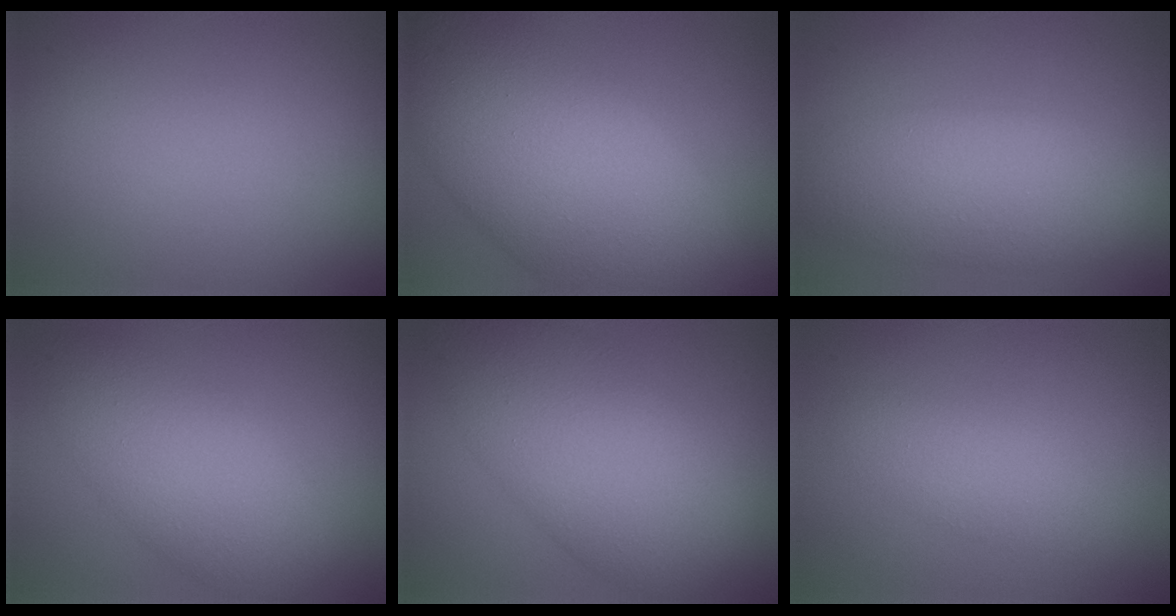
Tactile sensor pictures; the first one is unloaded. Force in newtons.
{"total": 13.8, "press": 13.8, "slide": 0.4}
{"total": 6.9, "press": 6.9, "slide": 0.4}
{"total": 5.9, "press": 5.9, "slide": 0.2}
{"total": 9.4, "press": 9.3, "slide": 0.5}
{"total": 2.5, "press": 2.5, "slide": 0.1}